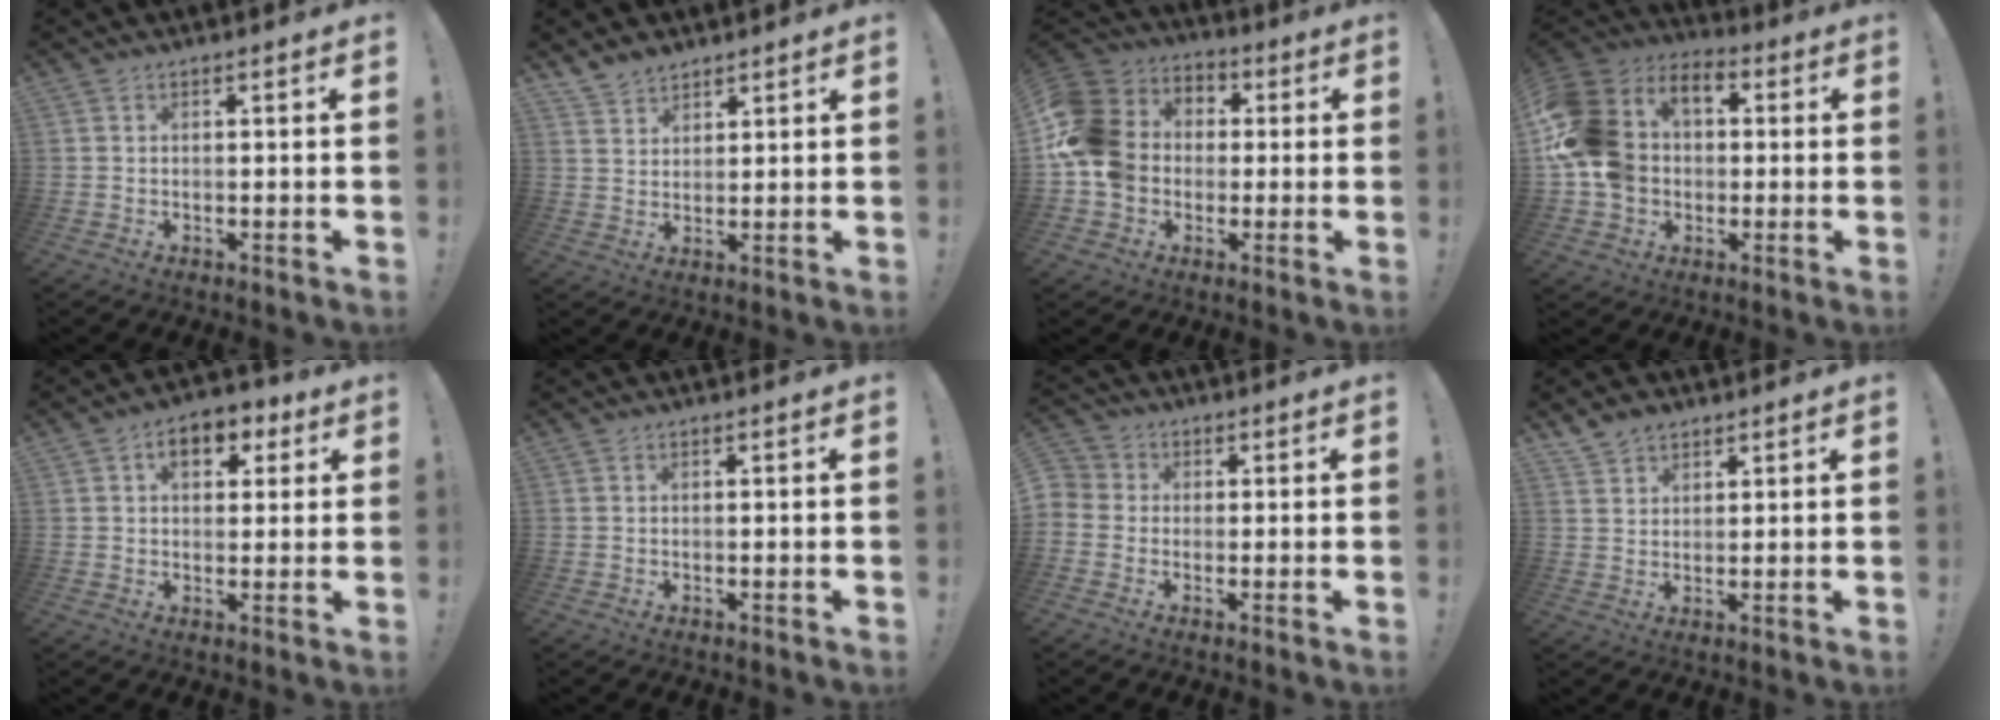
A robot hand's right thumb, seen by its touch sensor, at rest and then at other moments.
{"total": 5.1, "force": [4.5, 2.4, 0.8], "torque": [-0.021, -0.028, 0.087]}
{"total": 15.4, "force": [-0.6, 13.4, 7.6], "torque": [-0.153, 0.016, -0.004]}
{"total": 16.0, "force": [1.5, 13.1, 8.9], "torque": [-0.182, 0.003, 0.033]}
{"total": 7.7, "force": [3.0, 5.1, 4.9], "torque": [-0.062, -0.003, 0.050]}
{"total": 0.0}
{"total": 4.1, "force": [-0.9, 3.8, 1.3], "torque": [-0.033, 0.012, -0.016]}
{"total": 4.4, "force": [3.5, 2.6, 0.9], "torque": [-0.020, -0.016, 0.066]}